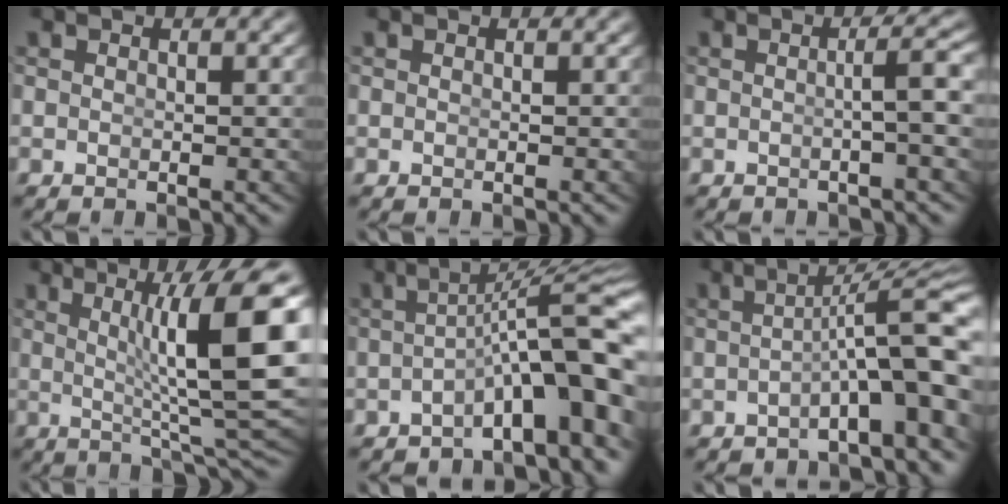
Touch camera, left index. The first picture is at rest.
{"total": 0.0}
{"total": 2.4, "force": [-0.4, -0.6, 2.3], "torque": [-0.030, 0.005, -0.005]}
{"total": 10.6, "force": [1.6, 1.9, 10.3], "torque": [-0.136, -0.001, 0.029]}
{"total": 7.5, "force": [-3.0, 1.3, 6.8], "torque": [-0.091, -0.004, -0.031]}
{"total": 5.5, "force": [-2.7, 0.2, 4.8], "torque": [-0.067, 0.000, -0.032]}